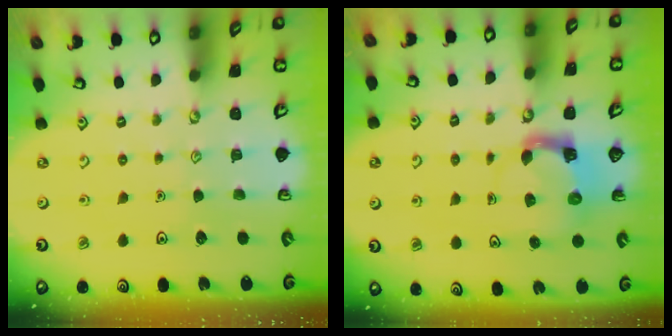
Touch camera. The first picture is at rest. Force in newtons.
{"total": 3.8, "press": 3.7, "slide": 0.7}